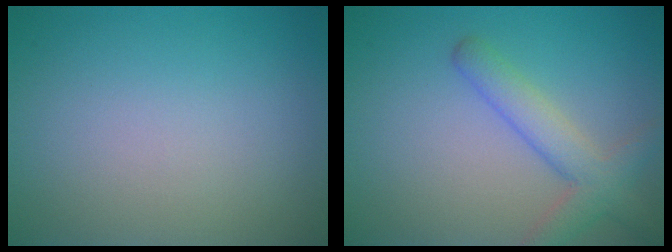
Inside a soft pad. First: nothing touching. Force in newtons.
{"total": 3.8, "press": 3.8, "slide": 0.3}